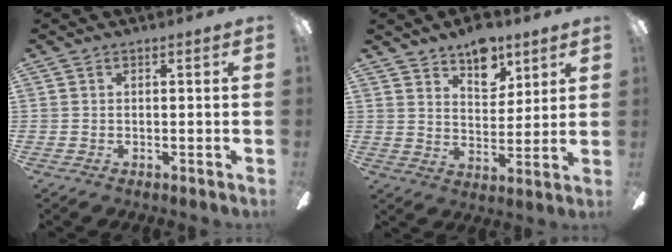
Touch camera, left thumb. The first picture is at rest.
{"total": 8.5, "force": [5.9, 4.5, 4.0], "torque": [-0.038, -0.032, 0.101]}